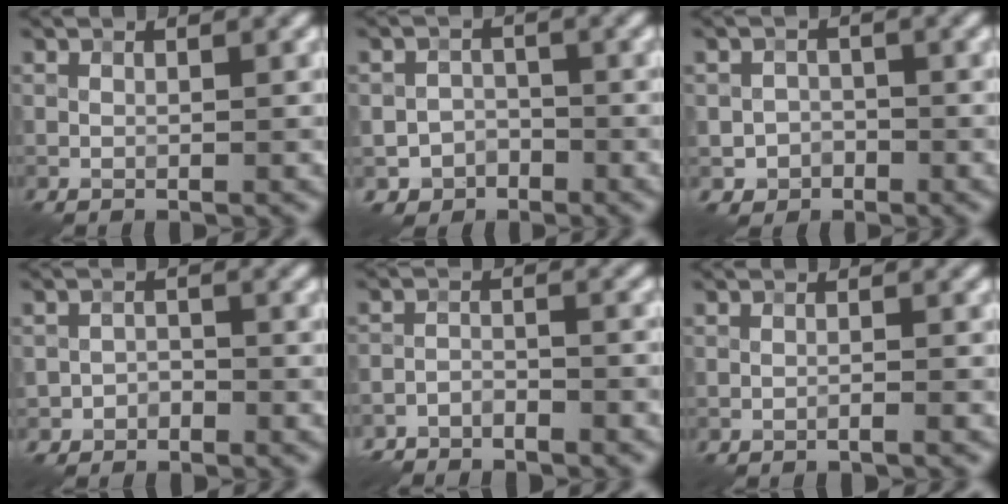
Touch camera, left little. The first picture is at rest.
{"total": 2.7, "force": [-1.7, 2.2, 0.2], "torque": [0.007, 0.003, -0.032]}
{"total": 2.0, "force": [-0.9, 1.8, 0.2], "torque": [0.005, 0.000, -0.019]}
{"total": 1.6, "force": [-1.2, 1.0, 0.1], "torque": [0.005, 0.005, -0.025]}
{"total": 3.8, "force": [-3.7, 0.8, 0.4], "torque": [-0.008, -0.001, -0.071]}
{"total": 0.7, "force": [-0.6, 0.1, 0.4], "torque": [-0.002, 0.004, -0.017]}